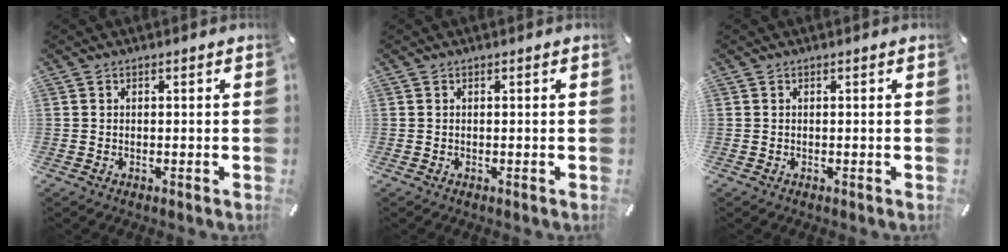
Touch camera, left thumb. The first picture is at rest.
{"total": 0.0}
{"total": 0.0}